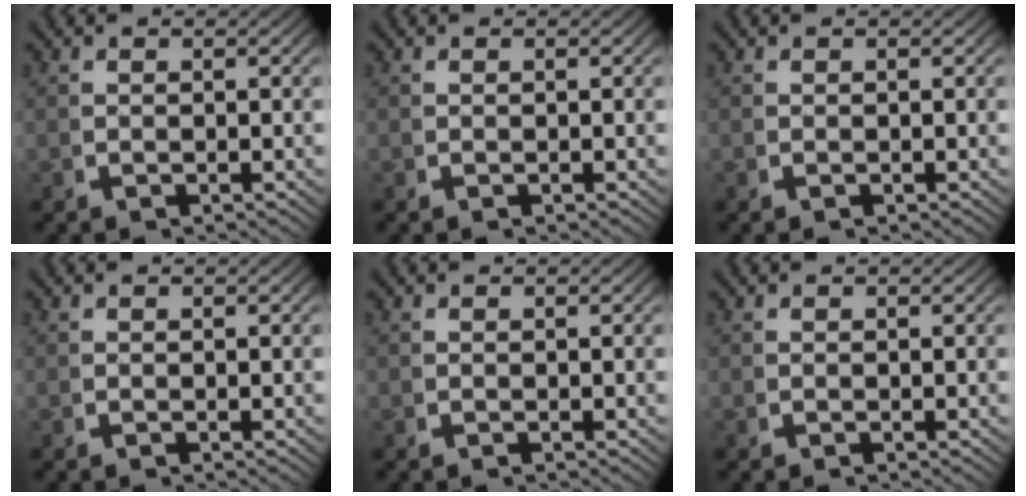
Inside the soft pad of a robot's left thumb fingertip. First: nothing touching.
{"total": 0.0}
{"total": 0.0}
{"total": 0.0}
{"total": 0.0}
{"total": 0.0}